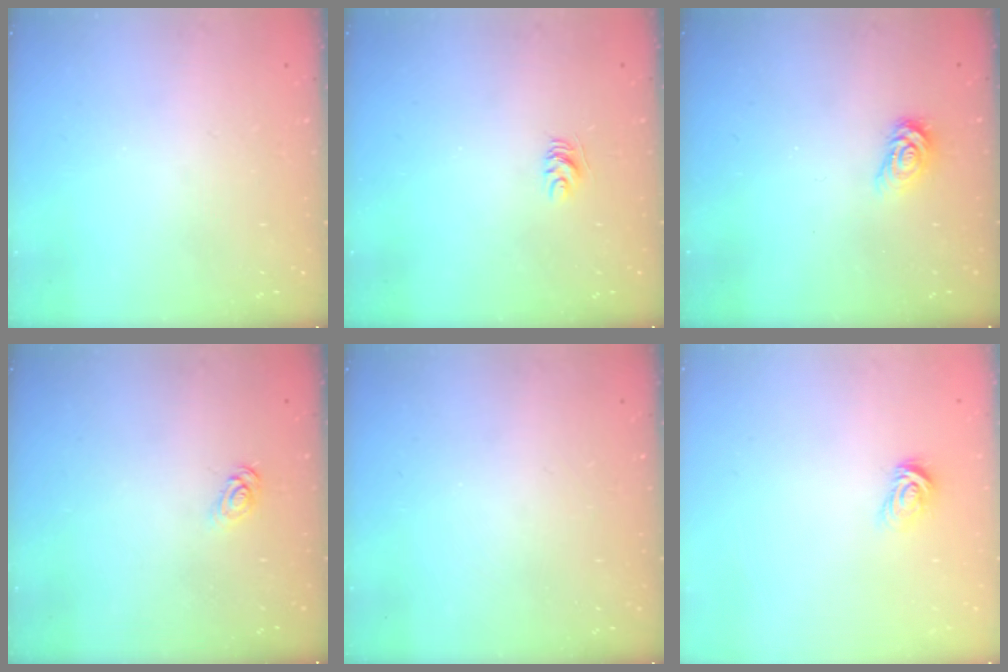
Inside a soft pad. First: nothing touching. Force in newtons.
{"total": 3.8, "press": 3.8, "slide": 0.4}
{"total": 3.9, "press": 3.9, "slide": 0.4}
{"total": 3.0, "press": 3.0, "slide": 0.2}
{"total": 0.0}
{"total": 3.5, "press": 3.5, "slide": 0.5}